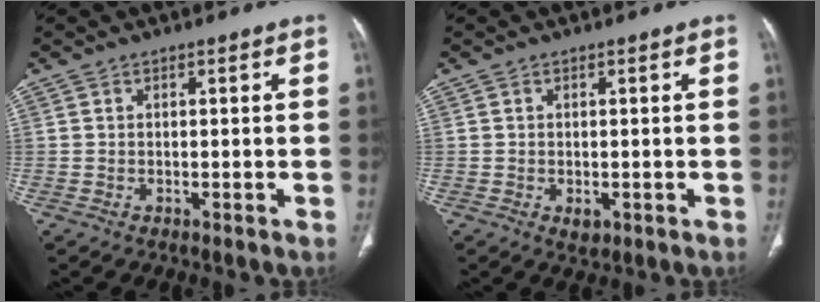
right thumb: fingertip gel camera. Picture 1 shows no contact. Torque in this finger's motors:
{"motor_torque": [0.48, 0.32, 0.38, -0.15, 0.01]}